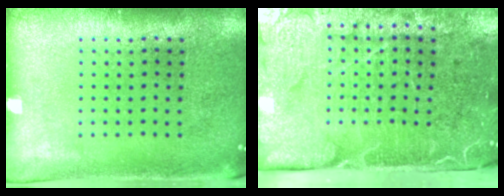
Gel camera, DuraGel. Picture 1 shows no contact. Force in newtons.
{"total": 5.0, "press": 4.0, "slide": 2.9}